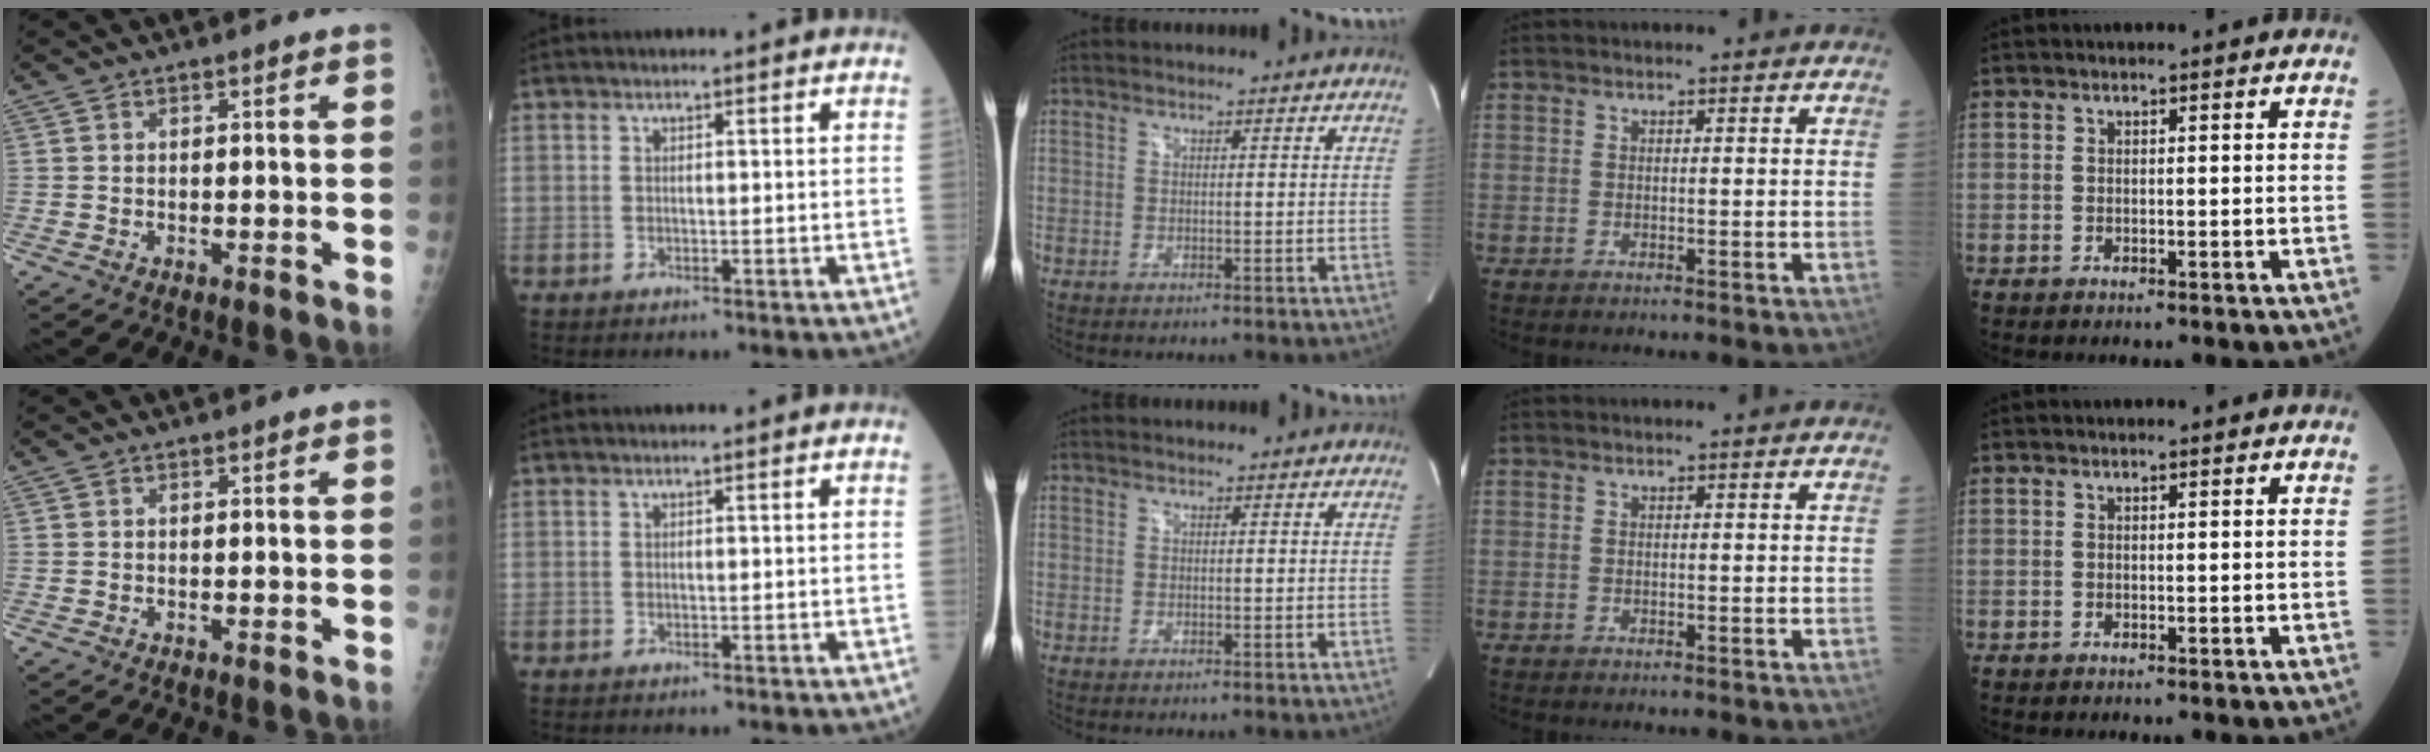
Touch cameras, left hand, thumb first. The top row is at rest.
{}